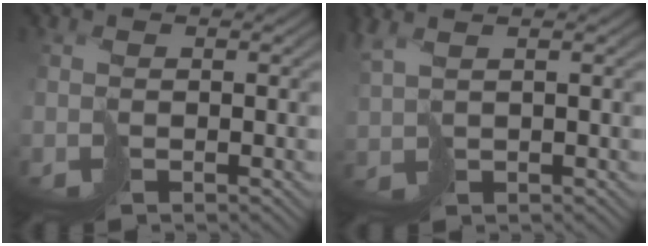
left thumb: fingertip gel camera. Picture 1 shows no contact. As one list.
[{"total": 3.4, "force": [1.7, 0.6, 2.8], "torque": [-0.085, -0.002, 0.034]}]